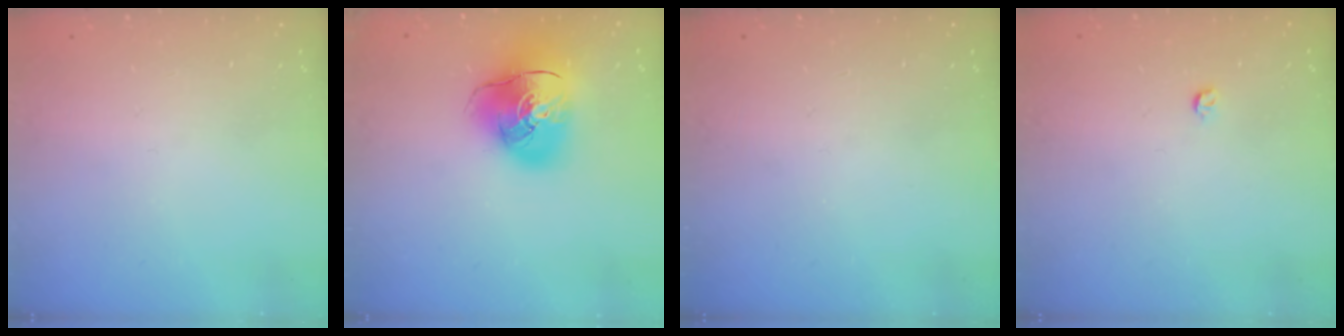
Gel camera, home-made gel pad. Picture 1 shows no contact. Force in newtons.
{"total": 15.3, "press": 15.2, "slide": 2.2}
{"total": 0.0}
{"total": 3.2, "press": 3.2, "slide": 0.4}